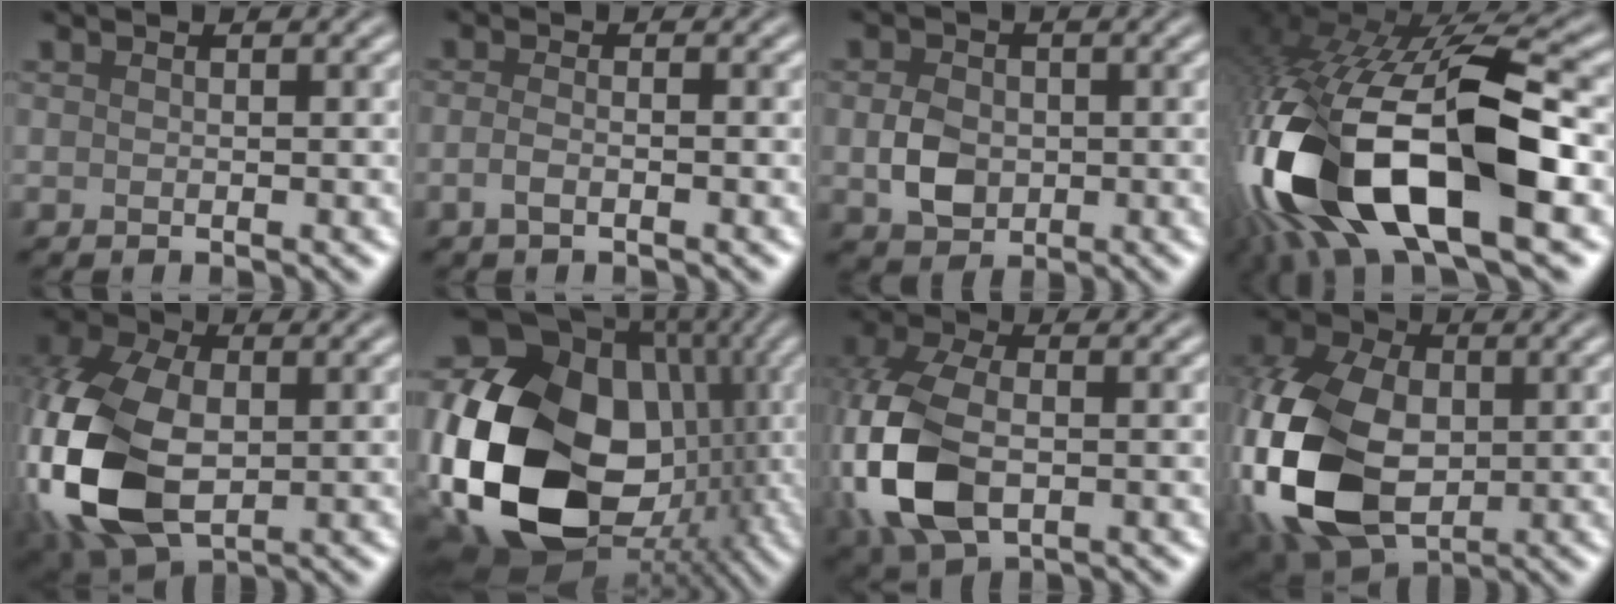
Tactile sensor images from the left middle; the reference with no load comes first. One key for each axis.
{"total": 1.4, "fx": -0.7, "fy": 0.3, "fz": 1.1, "tx": -0.027, "ty": 0.003, "tz": -0.018}
{"total": 3.3, "fx": -0.4, "fy": 2.6, "fz": 2.0, "tx": -0.043, "ty": 0.001, "tz": -0.010}
{"total": 18.6, "fx": -5.7, "fy": 7.9, "fz": 15.9, "tx": -0.334, "ty": -0.036, "tz": -0.078}
{"total": 13.5, "fx": -2.2, "fy": 8.8, "fz": 9.9, "tx": -0.252, "ty": -0.027, "tz": -0.041}
{"total": 20.5, "fx": -1.9, "fy": 15.6, "fz": 13.2, "tx": -0.296, "ty": -0.026, "tz": -0.016}
{"total": 9.9, "fx": -2.0, "fy": 6.3, "fz": 7.4, "tx": -0.199, "ty": -0.020, "tz": -0.041}
{"total": 15.4, "fx": -2.5, "fy": 10.5, "fz": 10.9, "tx": -0.252, "ty": -0.025, "tz": -0.049}